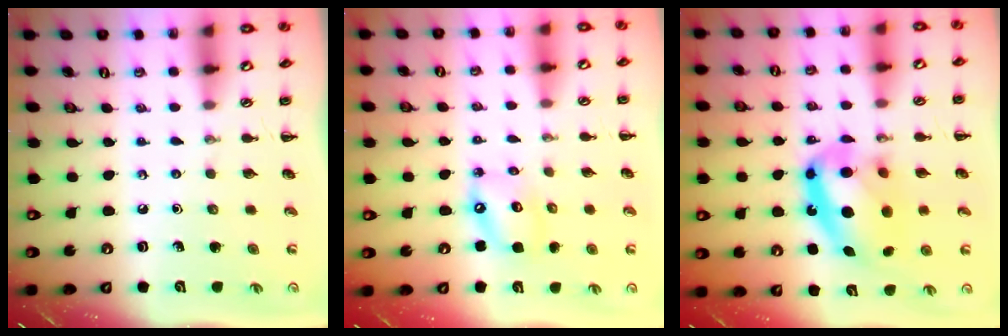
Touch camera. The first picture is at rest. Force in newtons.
{"total": 8.2, "press": 8.1, "slide": 1.7}
{"total": 16.9, "press": 16.4, "slide": 4.0}